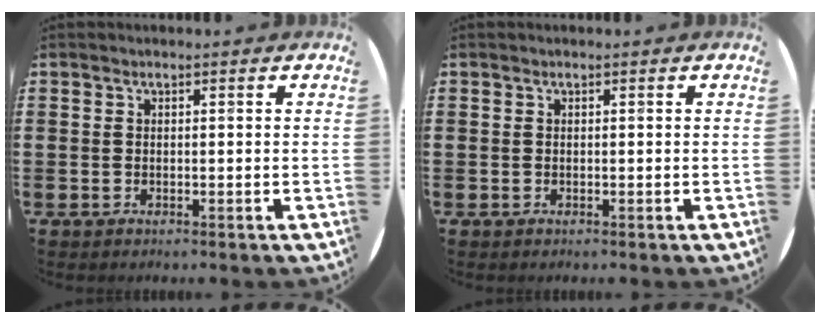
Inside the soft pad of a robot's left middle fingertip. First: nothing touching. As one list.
[{"total": 0.0}]